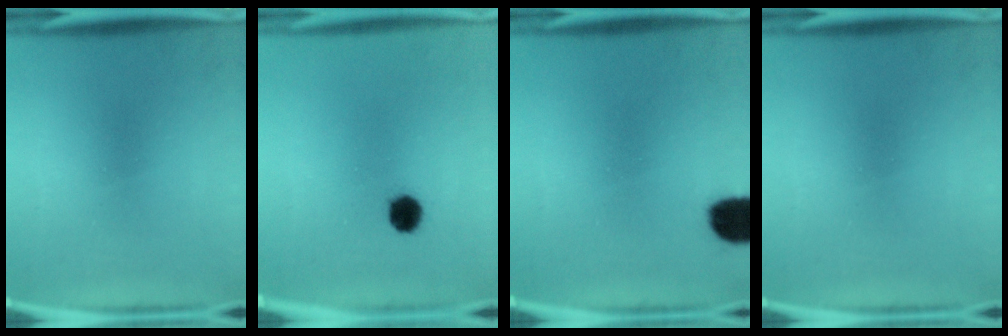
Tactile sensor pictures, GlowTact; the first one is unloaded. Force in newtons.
{"total": 3.8}
{"total": 6.7}
{"total": 0.0}